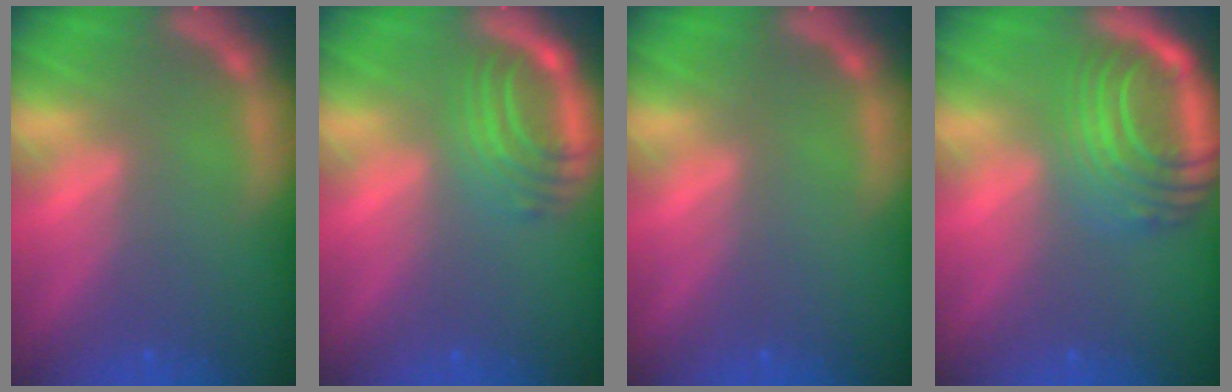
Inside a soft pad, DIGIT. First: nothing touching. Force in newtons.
{"total": 5.0}
{"total": 0.0}
{"total": 9.5}